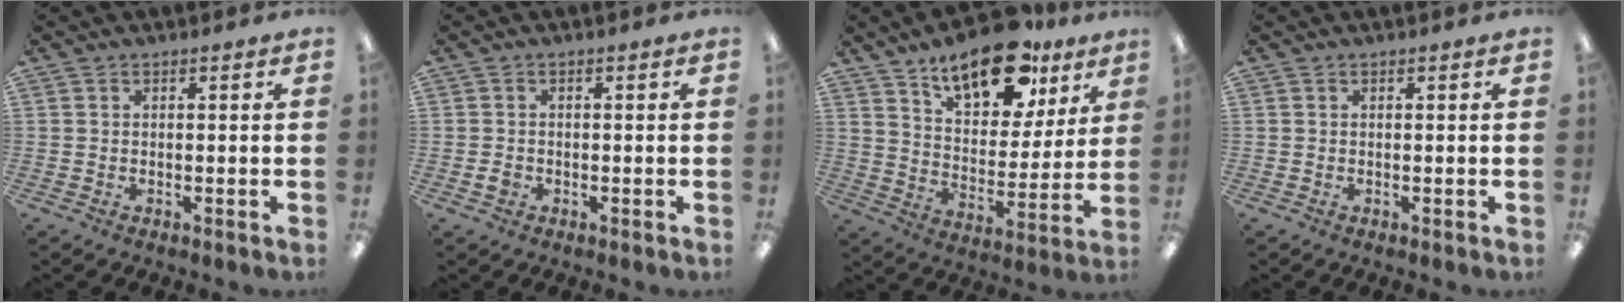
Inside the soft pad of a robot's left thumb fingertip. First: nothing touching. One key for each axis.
{"total": 1.6, "fx": -0.5, "fy": 1.4, "fz": 0.6, "tx": -0.009, "ty": 0.003, "tz": -0.010}
{"total": 18.5, "fx": 13.1, "fy": 8.6, "fz": 10.0, "tx": -0.144, "ty": -0.074, "tz": 0.222}
{"total": 0.0}